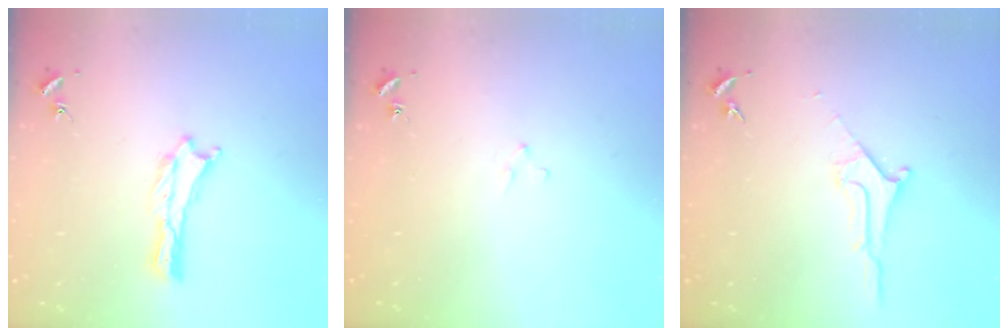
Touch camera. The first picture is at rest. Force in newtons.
{"total": 1.9, "press": 1.9, "slide": 0.1}
{"total": 1.8, "press": 1.7, "slide": 0.2}